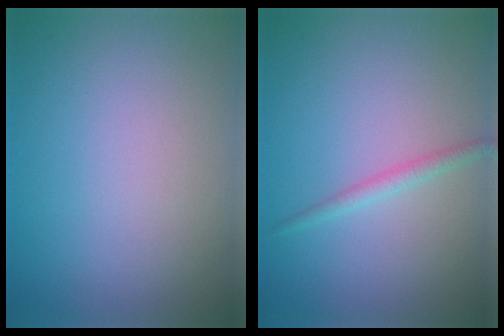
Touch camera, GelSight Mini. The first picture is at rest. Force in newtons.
{"total": 1.3, "press": 1.3, "slide": 0.0}